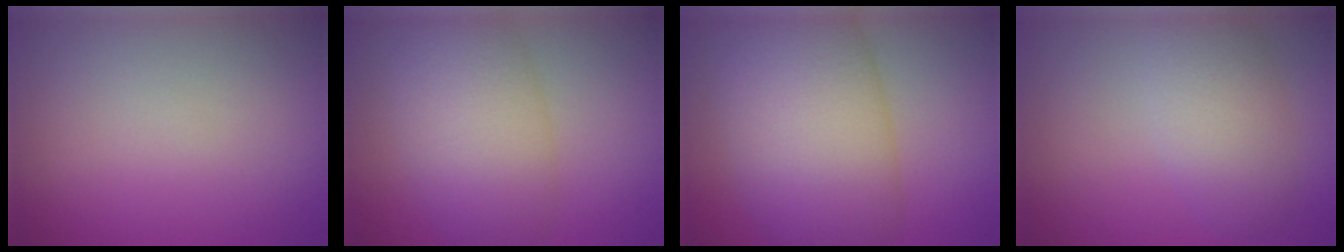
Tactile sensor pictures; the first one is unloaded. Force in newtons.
{"total": 7.8, "press": 7.8, "slide": 0.3}
{"total": 12.1, "press": 12.0, "slide": 0.4}
{"total": 4.5, "press": 4.5, "slide": 0.2}